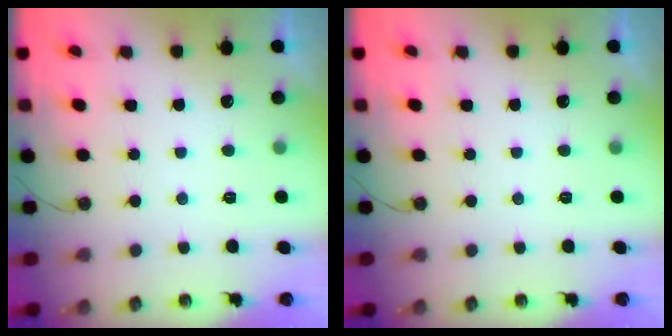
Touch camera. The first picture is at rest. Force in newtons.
{"total": 0.0}